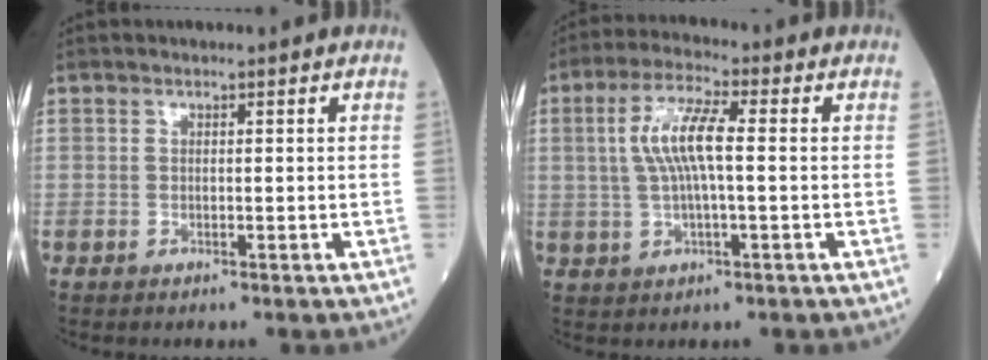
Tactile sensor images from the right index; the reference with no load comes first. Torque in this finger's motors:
{"motor_torque": [0.35, -0.02, 0.22, 0.11]}